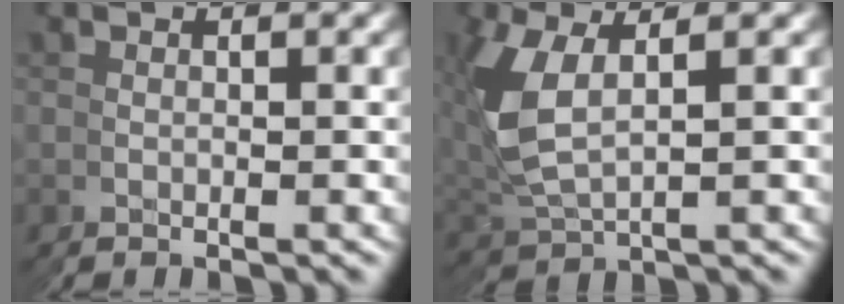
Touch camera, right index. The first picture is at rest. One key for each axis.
{"total": 5.7, "fx": 1.2, "fy": 4.7, "fz": 3.2, "tx": -0.121, "ty": -0.022, "tz": 0.039}